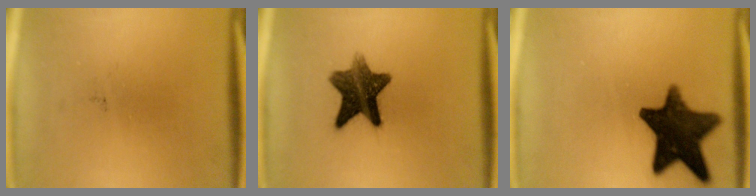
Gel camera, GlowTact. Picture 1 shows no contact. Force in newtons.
{"total": 10.5}
{"total": 14.5}